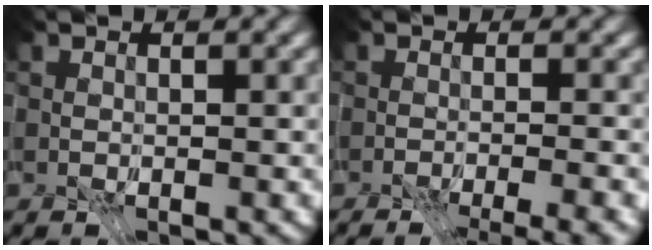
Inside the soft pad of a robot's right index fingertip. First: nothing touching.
{"total": 7.4, "force": [-5.4, 2.2, 4.5], "torque": [-0.048, -0.012, -0.068]}